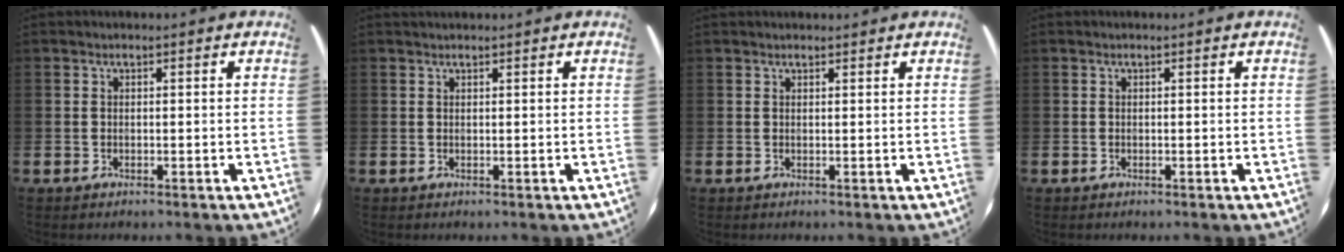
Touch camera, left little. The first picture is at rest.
{"total": 0.6, "force": [0.6, 0.0, 0.0], "torque": [0.000, 0.000, 0.011]}
{"total": 0.8, "force": [0.7, 0.2, 0.0], "torque": [0.008, -0.002, 0.013]}
{"total": 0.0}